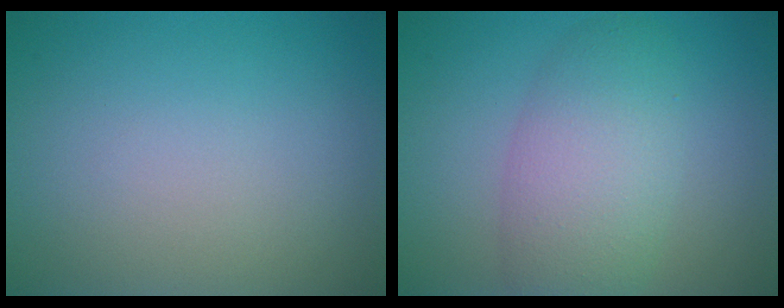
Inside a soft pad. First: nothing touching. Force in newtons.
{"total": 5.6, "press": 5.6, "slide": 0.2}